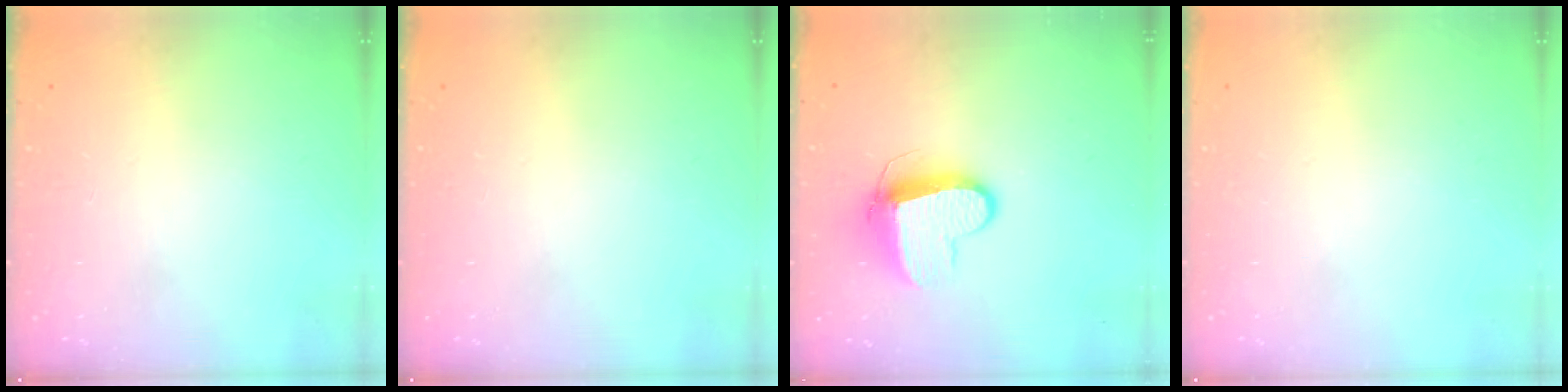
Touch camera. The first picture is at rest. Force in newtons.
{"total": 0.0}
{"total": 10.3, "press": 10.3, "slide": 0.5}
{"total": 0.0}